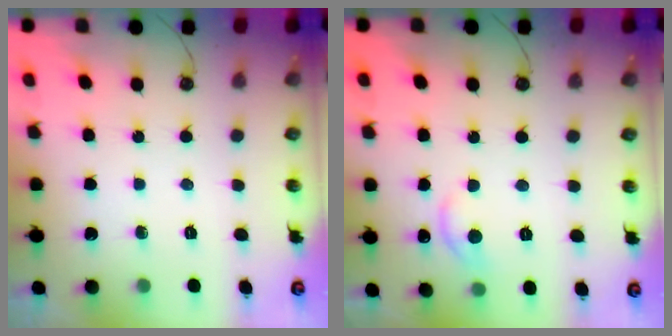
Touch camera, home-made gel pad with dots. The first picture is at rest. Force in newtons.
{"total": 2.2, "press": 2.0, "slide": 0.9}